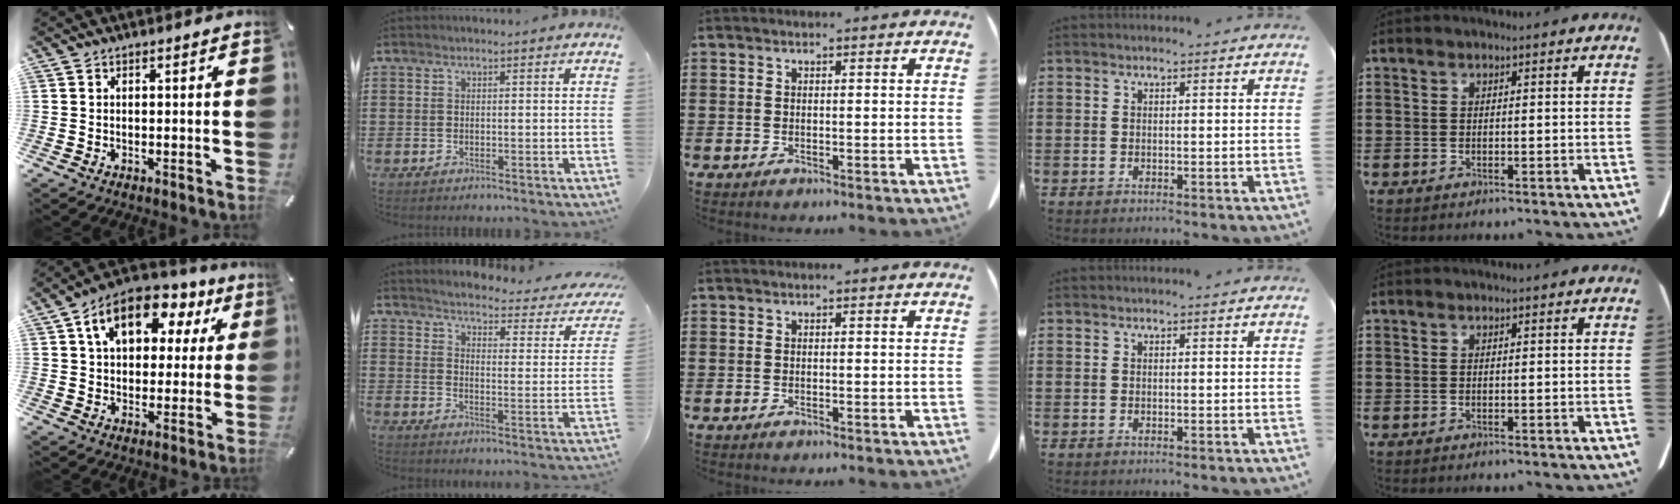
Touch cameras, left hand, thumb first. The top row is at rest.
{"thumb": {"total": 13.9, "force": [6.2, 9.4, 8.3], "torque": [-0.133, -0.014, 0.108]}, "index": {"total": 3.0, "force": [2.9, -0.3, 0.8], "torque": [-0.036, -0.029, 0.042]}}